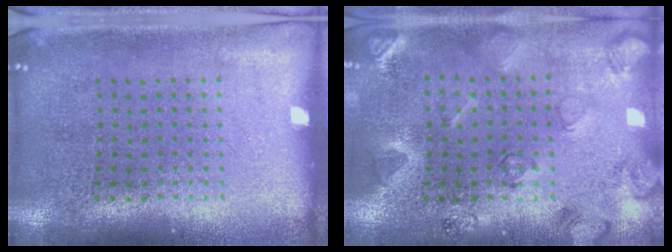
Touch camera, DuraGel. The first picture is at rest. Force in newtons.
{"total": 2.3, "press": 2.2, "slide": 0.4}